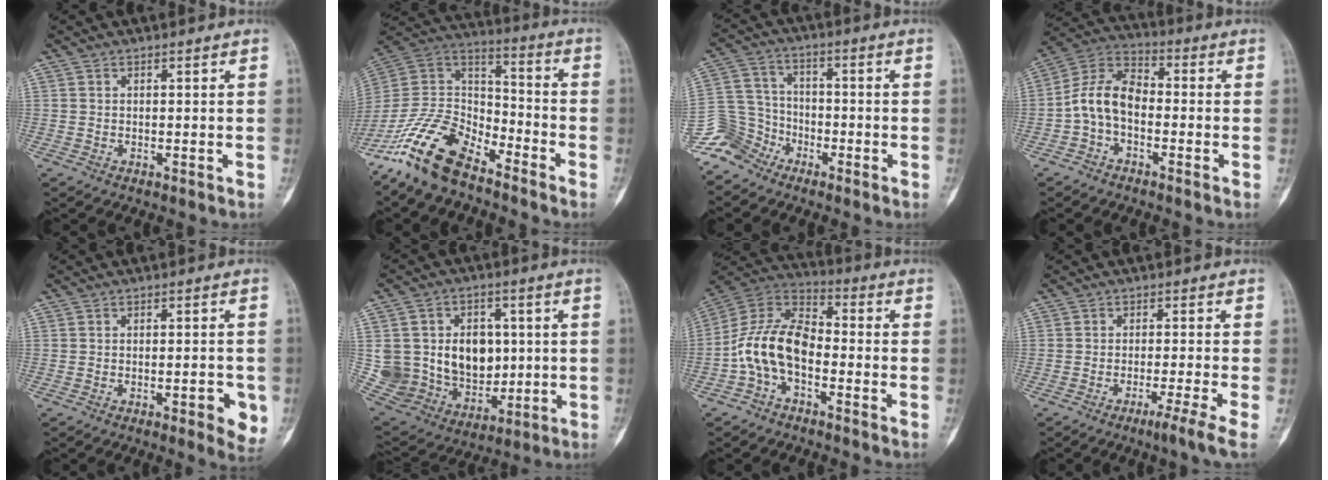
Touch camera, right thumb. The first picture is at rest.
{"total": 16.4, "force": [-11.9, 7.2, 8.6], "torque": [-0.153, 0.077, -0.233]}
{"total": 8.2, "force": [-6.0, 5.6, 0.2], "torque": [0.017, 0.050, -0.132]}
{"total": 9.2, "force": [-1.8, 5.8, 7.0], "torque": [-0.126, 0.035, -0.050]}
{"total": 5.7, "force": [-1.9, 1.9, 5.0], "torque": [-0.051, 0.000, -0.019]}
{"total": 19.4, "force": [1.7, 15.5, 11.5], "torque": [-0.167, 0.008, 0.064]}
{"total": 12.7, "force": [-3.4, 7.4, 9.7], "torque": [-0.181, 0.053, -0.078]}
{"total": 5.0, "force": [-2.6, -1.0, 4.1], "torque": [-0.081, 0.001, -0.047]}